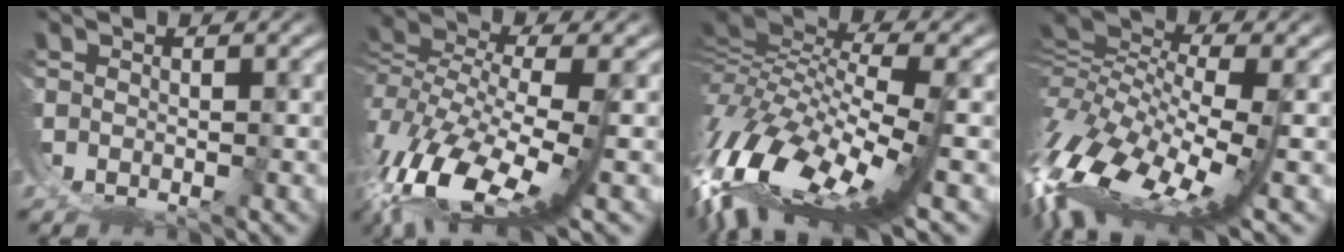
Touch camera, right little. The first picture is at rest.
{"total": 7.9, "force": [-0.2, 3.8, 6.9], "torque": [-0.167, -0.029, 0.012]}
{"total": 15.1, "force": [0.0, 8.1, 12.8], "torque": [-0.247, -0.028, 0.018]}
{"total": 11.3, "force": [1.6, 5.9, 9.5], "torque": [-0.204, -0.031, 0.045]}